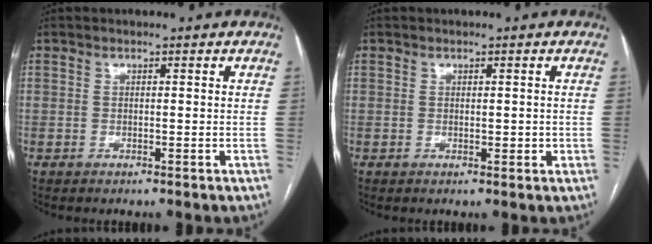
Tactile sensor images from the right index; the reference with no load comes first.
{"total": 1.5, "force": [-0.1, 0.8, 1.2], "torque": [-0.015, 0.000, 0.002]}